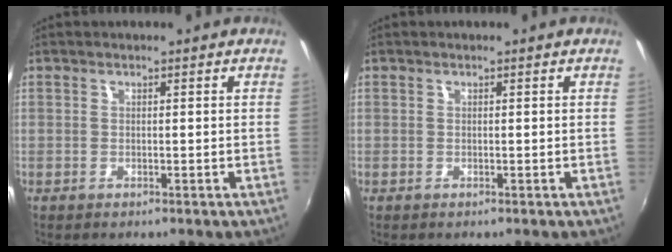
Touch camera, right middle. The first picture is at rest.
{"total": 0.0}